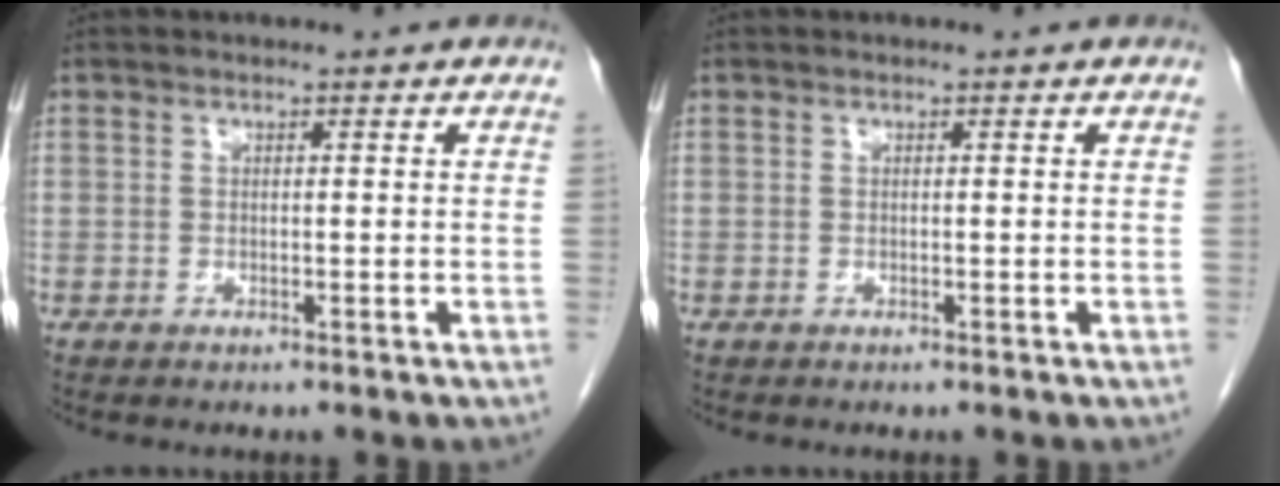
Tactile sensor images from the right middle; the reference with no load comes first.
{"total": 0.0}